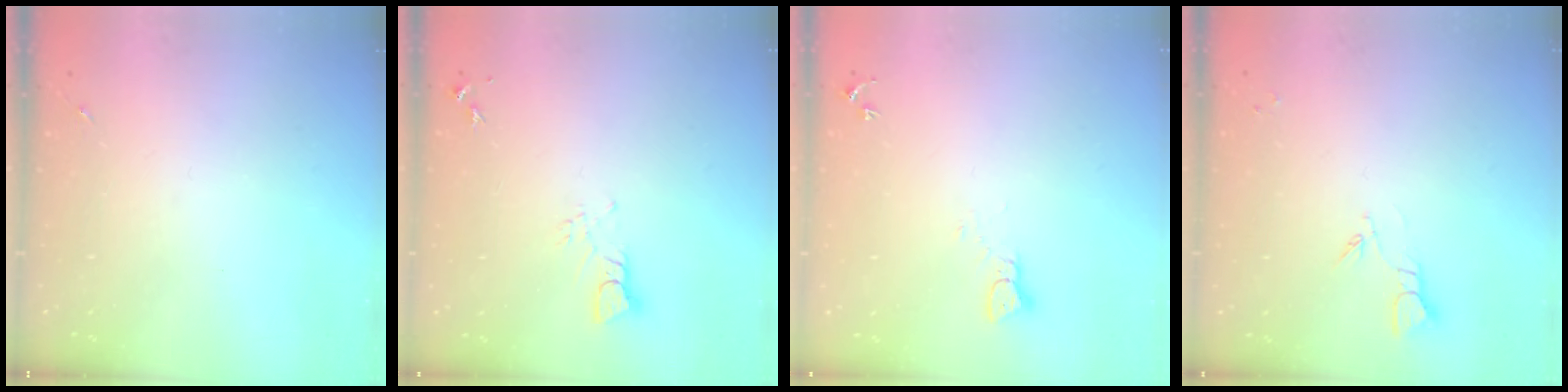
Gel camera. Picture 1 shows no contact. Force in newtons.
{"total": 3.1, "press": 3.1, "slide": 0.3}
{"total": 2.2, "press": 2.2, "slide": 0.2}
{"total": 3.3, "press": 3.3, "slide": 0.4}